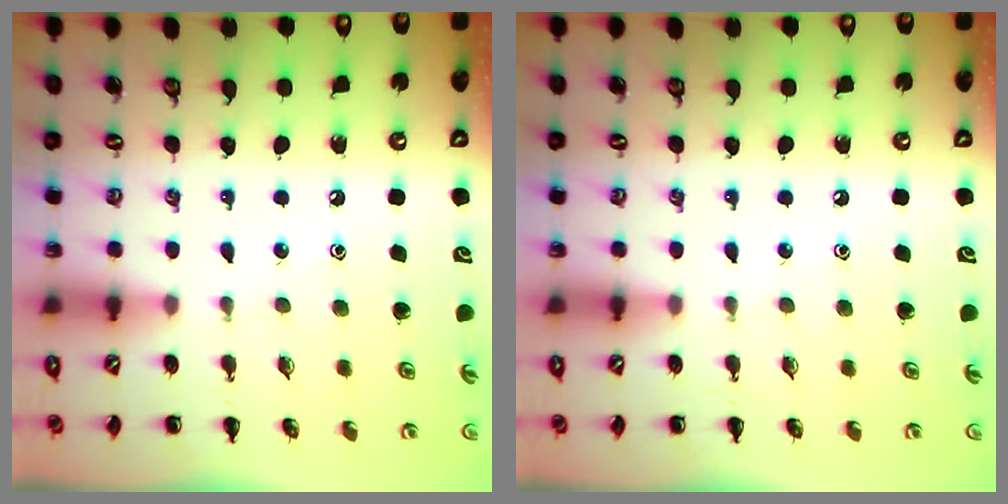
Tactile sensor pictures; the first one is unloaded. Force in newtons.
{"total": 0.0}